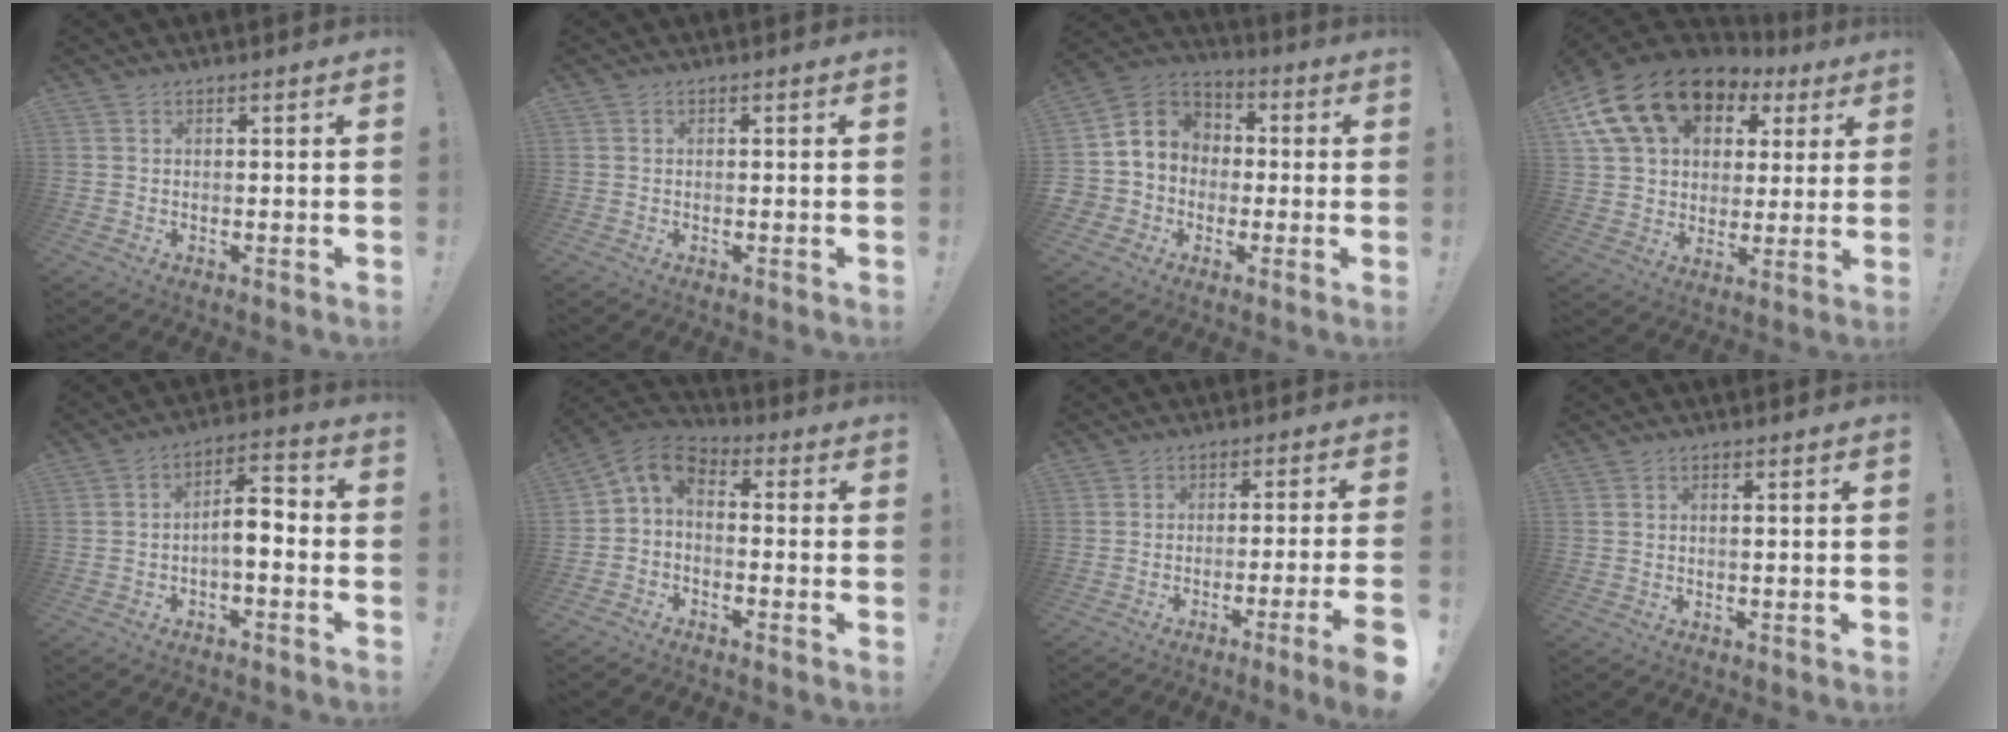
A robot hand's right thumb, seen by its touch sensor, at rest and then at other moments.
{"total": 0.0}
{"total": 9.1, "force": [-0.6, 8.6, 2.9], "torque": [-0.052, 0.017, -0.002]}
{"total": 20.4, "force": [9.9, 13.8, 11.2], "torque": [-0.187, -0.038, 0.193]}
{"total": 7.5, "force": [-1.9, 3.2, 6.5], "torque": [-0.093, 0.006, -0.033]}
{"total": 5.8, "force": [-0.3, 3.9, 4.3], "torque": [-0.088, 0.008, 0.001]}
{"total": 7.1, "force": [-3.5, -0.9, 6.2], "torque": [-0.102, 0.004, -0.056]}
{"total": 0.6, "force": [0.1, -0.4, 0.5], "torque": [-0.002, -0.005, 0.000]}